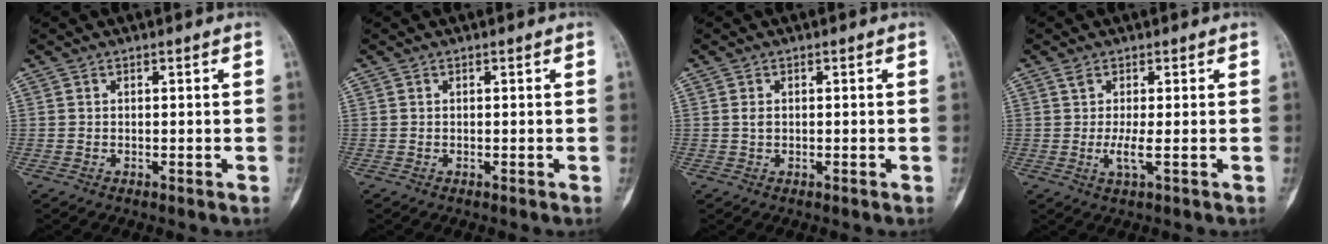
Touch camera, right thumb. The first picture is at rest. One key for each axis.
{"total": 0.0}
{"total": 0.9, "fx": 0.1, "fy": 0.6, "fz": 0.6, "tx": -0.008, "ty": 0.001, "tz": 0.000}
{"total": 3.1, "fx": -0.2, "fy": 0.2, "fz": 3.0, "tx": -0.076, "ty": -0.011, "tz": -0.006}